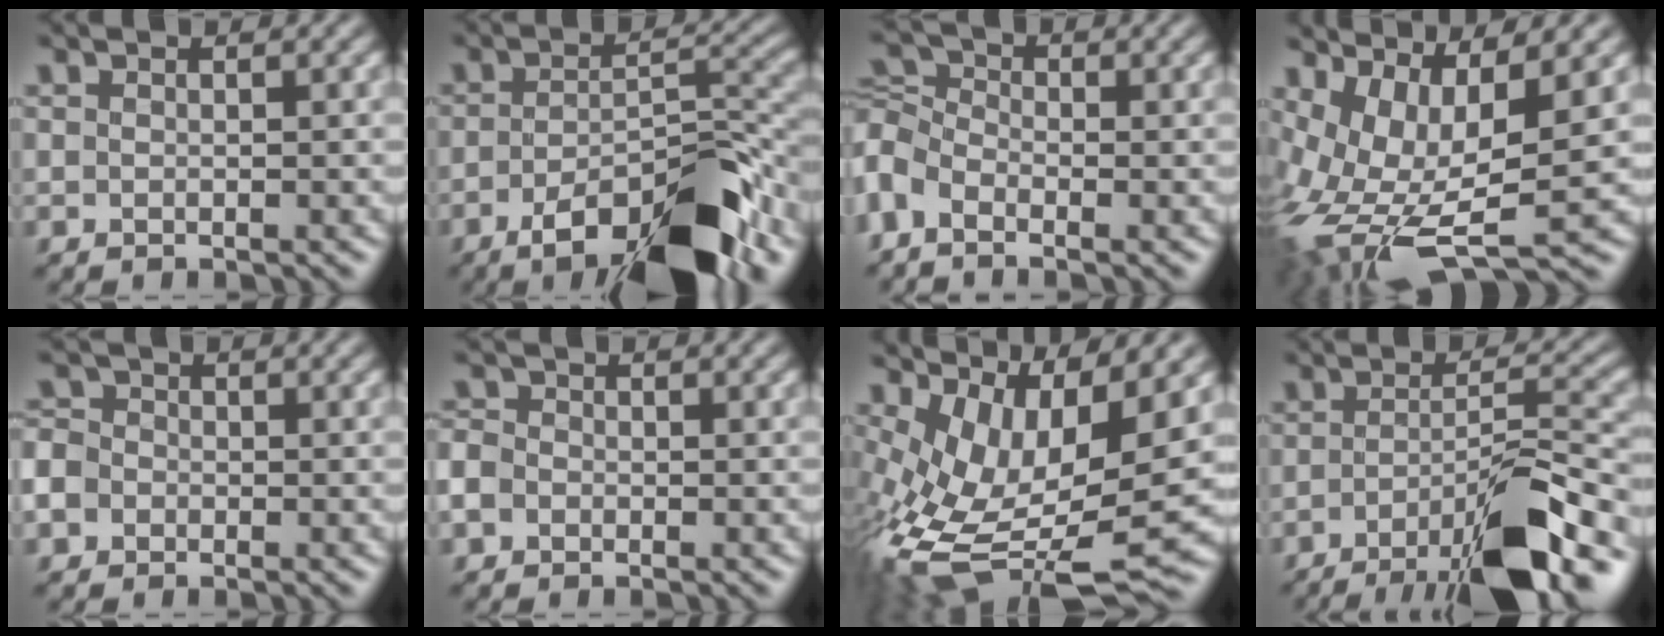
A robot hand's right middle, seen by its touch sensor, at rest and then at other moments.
{"total": 10.2, "force": [-6.1, 2.8, 7.6], "torque": [-0.125, 0.008, -0.097]}
{"total": 2.7, "force": [-1.2, 1.9, 1.5], "torque": [-0.046, 0.015, -0.034]}
{"total": 11.1, "force": [-1.0, 4.8, 10.0], "torque": [-0.226, -0.010, 0.004]}
{"total": 2.0, "force": [-0.9, 1.7, 0.2], "torque": [-0.005, 0.013, -0.019]}
{"total": 1.1, "force": [-0.7, 0.9, 0.0], "torque": [-0.005, 0.010, -0.013]}
{"total": 13.7, "force": [-1.5, 6.3, 12.1], "torque": [-0.269, -0.016, -0.001]}
{"total": 10.3, "force": [-6.0, 2.2, 8.1], "torque": [-0.119, 0.013, -0.091]}